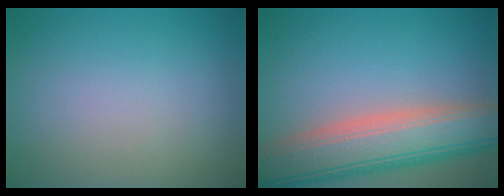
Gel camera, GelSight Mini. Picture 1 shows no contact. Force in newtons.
{"total": 9.1, "press": 9.1, "slide": 0.5}